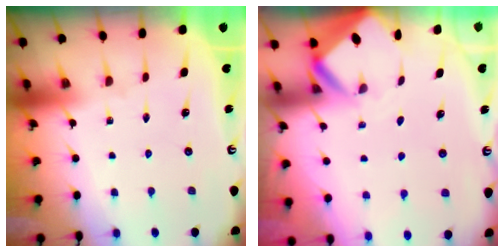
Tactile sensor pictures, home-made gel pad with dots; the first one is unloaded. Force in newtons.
{"total": 2.7, "press": 2.7, "slide": 0.2}